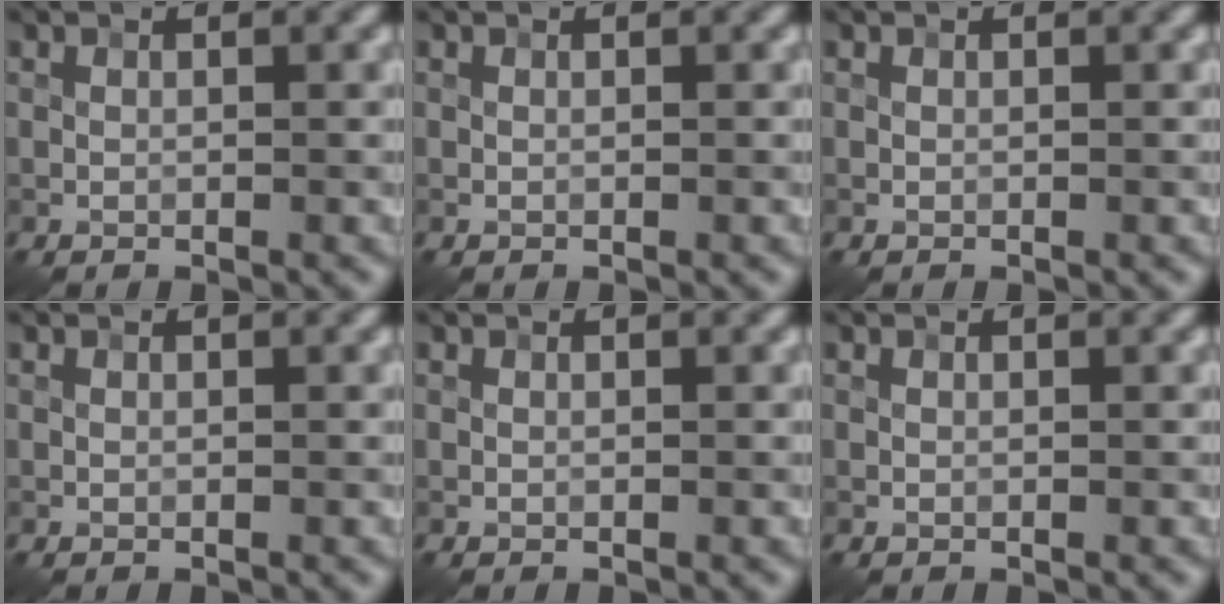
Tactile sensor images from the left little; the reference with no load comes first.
{"total": 0.0}
{"total": 0.0}
{"total": 0.0}
{"total": 0.0}
{"total": 0.0}